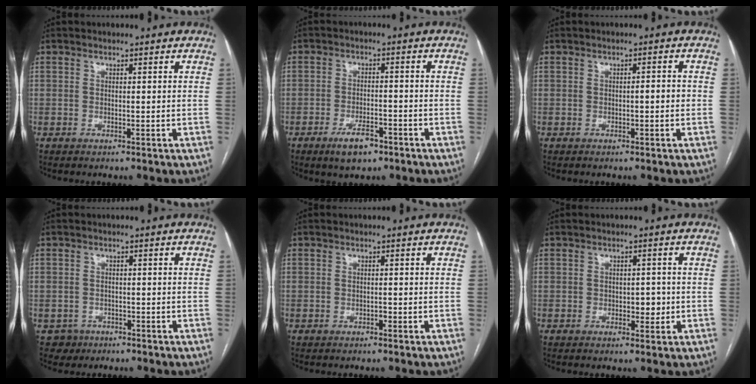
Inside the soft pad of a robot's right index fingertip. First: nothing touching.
{"total": 5.4, "force": [-3.4, 2.1, 3.6], "torque": [-0.066, -0.002, -0.053]}
{"total": 1.5, "force": [-0.3, 0.3, 1.4], "torque": [-0.020, 0.003, -0.005]}
{"total": 2.9, "force": [-1.5, 2.5, -0.4], "torque": [0.010, 0.012, -0.025]}
{"total": 0.5, "force": [-0.3, 0.3, 0.3], "torque": [-0.005, 0.002, -0.005]}
{"total": 2.6, "force": [-0.4, 1.5, 2.1], "torque": [-0.023, 0.003, -0.003]}